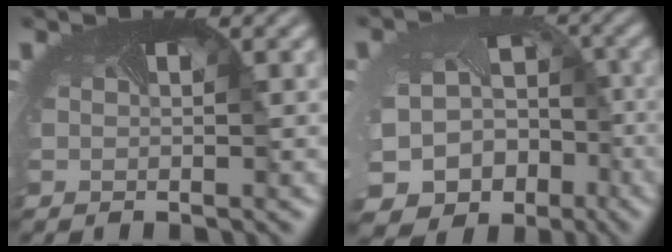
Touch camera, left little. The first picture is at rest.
{"total": 16.7, "force": [-9.2, 12.9, 5.4], "torque": [-0.114, -0.084, -0.109]}